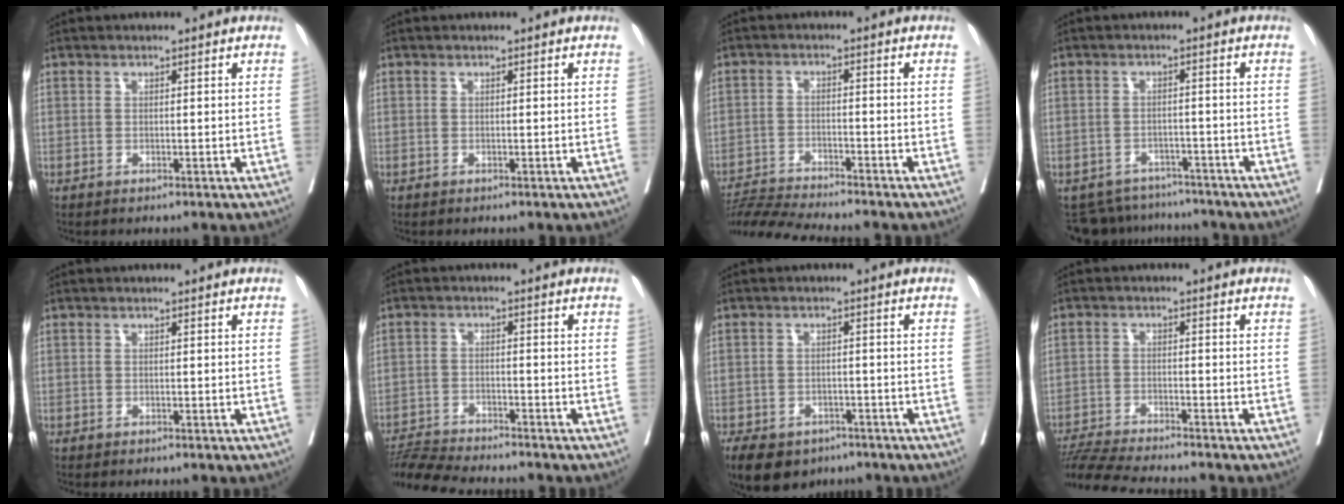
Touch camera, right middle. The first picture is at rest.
{"total": 0.0}
{"total": 8.4, "force": [-8.0, -1.1, 2.2], "torque": [-0.040, -0.010, -0.137]}
{"total": 8.1, "force": [-7.6, 2.8, -0.1], "torque": [0.000, 0.008, -0.103]}
{"total": 0.8, "force": [-0.7, 0.0, 0.4], "torque": [-0.010, -0.004, -0.012]}
{"total": 9.2, "force": [-8.8, -0.2, 2.6], "torque": [-0.048, -0.009, -0.150]}
{"total": 15.1, "force": [-9.1, 10.3, 6.2], "torque": [-0.187, -0.021, -0.119]}
{"total": 10.7, "force": [-9.9, -0.3, 4.0], "torque": [-0.069, -0.014, -0.165]}